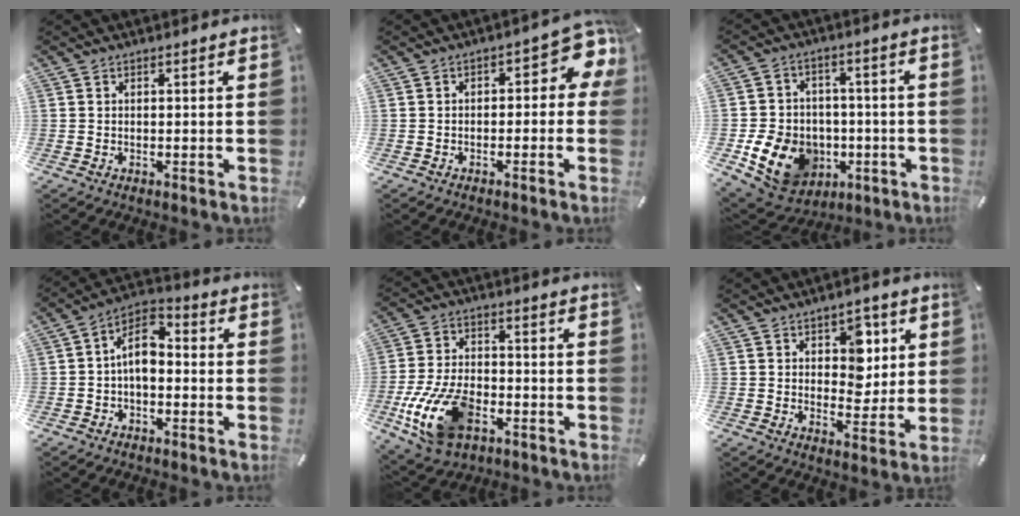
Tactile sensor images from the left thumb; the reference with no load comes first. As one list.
[{"total": 7.1, "force": [1.2, 3.9, 5.9], "torque": [-0.073, -0.013, 0.013]}, {"total": 14.1, "force": [-4.3, 11.8, 6.3], "torque": [-0.116, 0.025, -0.062]}, {"total": 8.9, "force": [-0.8, 5.3, 7.1], "torque": [-0.147, 0.010, -0.015]}, {"total": 15.8, "force": [-6.5, 9.6, 10.8], "torque": [-0.222, 0.030, -0.107]}, {"total": 7.2, "force": [2.5, 5.7, 3.7], "torque": [-0.036, -0.006, 0.036]}]